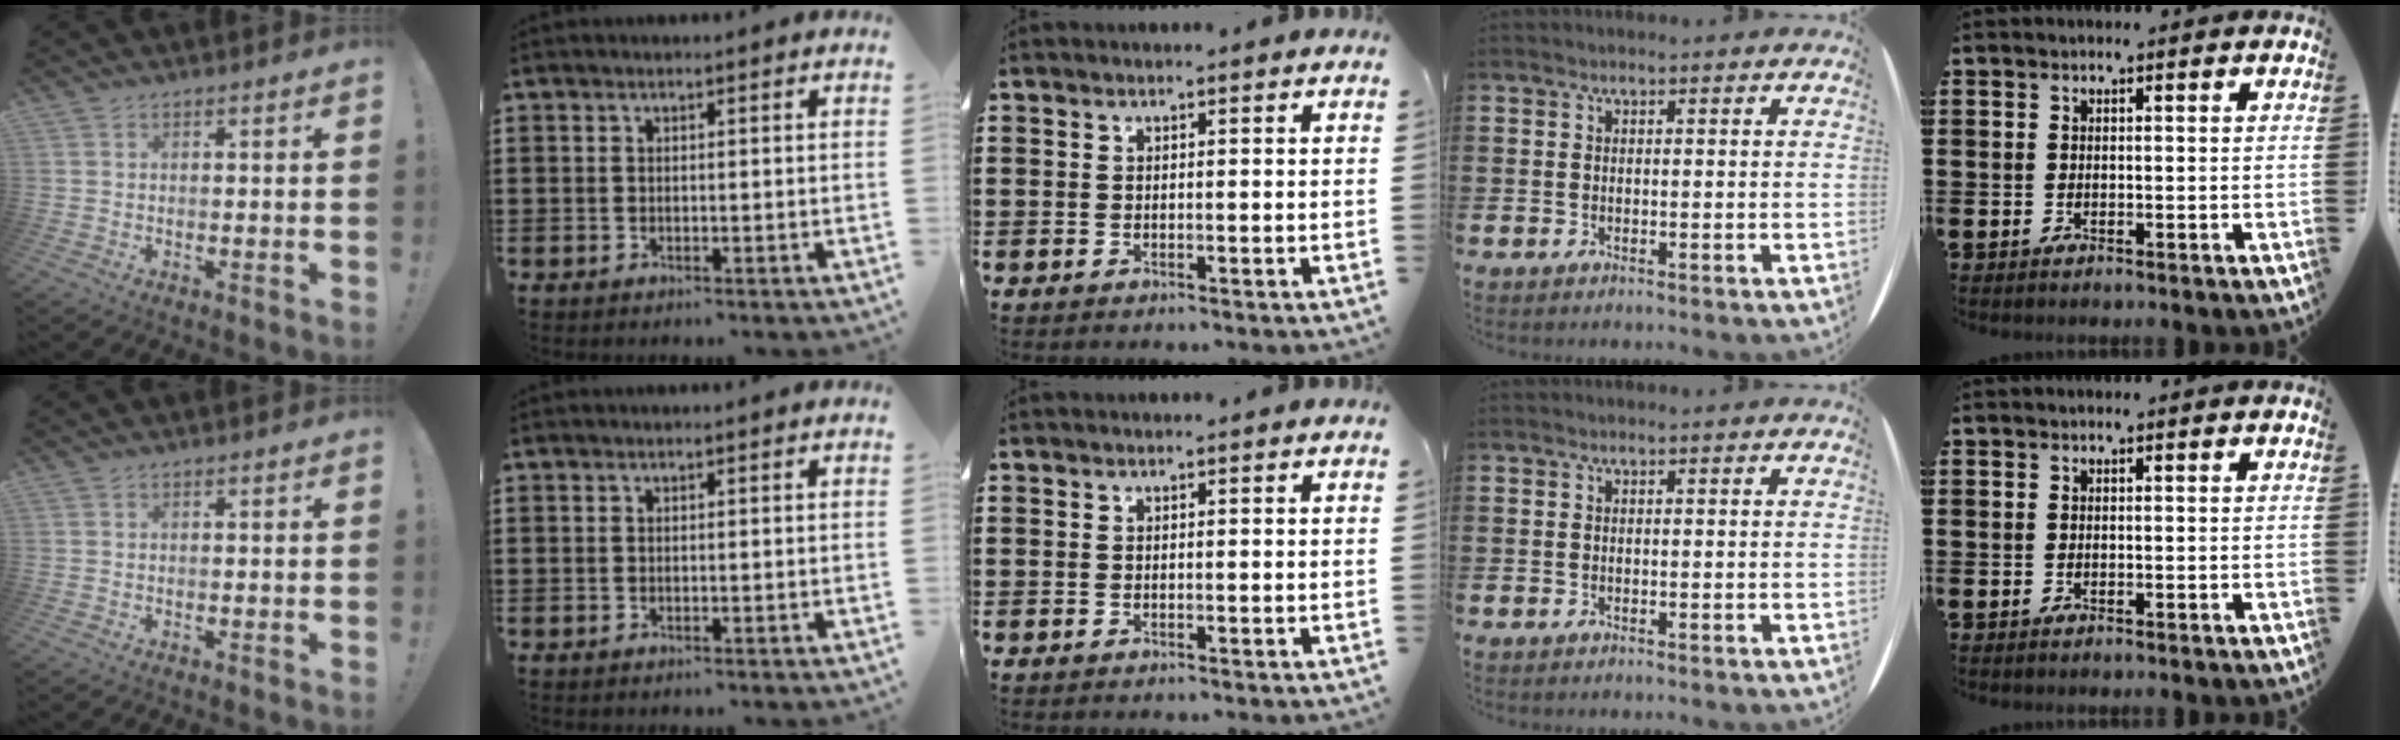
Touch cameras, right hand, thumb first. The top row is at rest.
{}